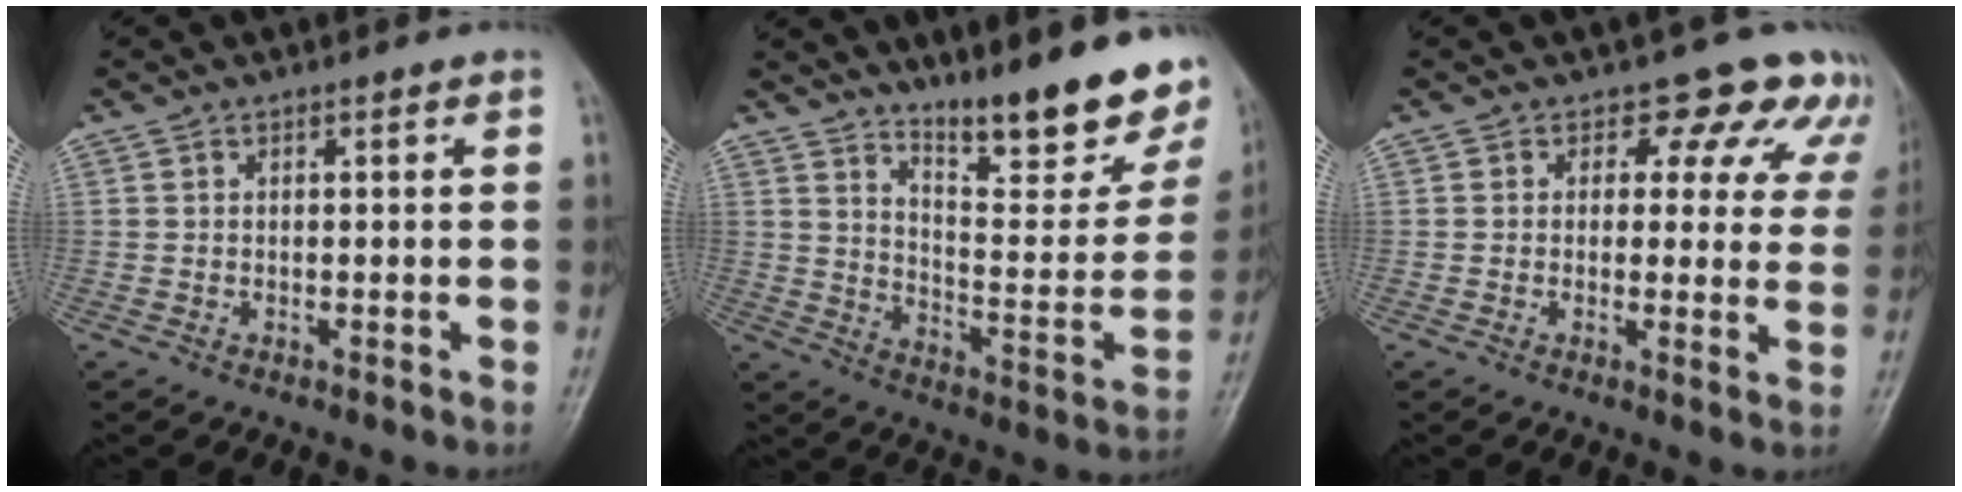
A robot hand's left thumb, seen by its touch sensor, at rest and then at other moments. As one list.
[{"total": 20.8, "force": [15.8, 4.9, 12.6], "torque": [-0.143, -0.110, 0.227]}, {"total": 9.2, "force": [6.8, 5.5, 2.9], "torque": [0.016, -0.026, 0.052]}]